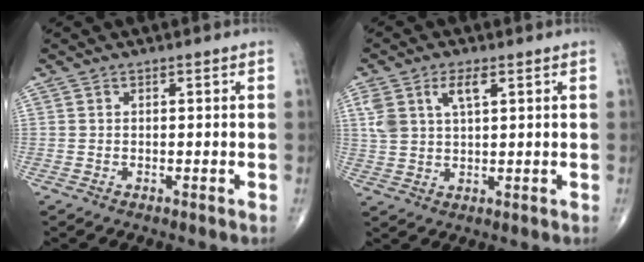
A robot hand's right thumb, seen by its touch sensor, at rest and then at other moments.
{"total": 6.5, "force": [2.8, 3.0, 5.0], "torque": [-0.105, 0.000, 0.059]}